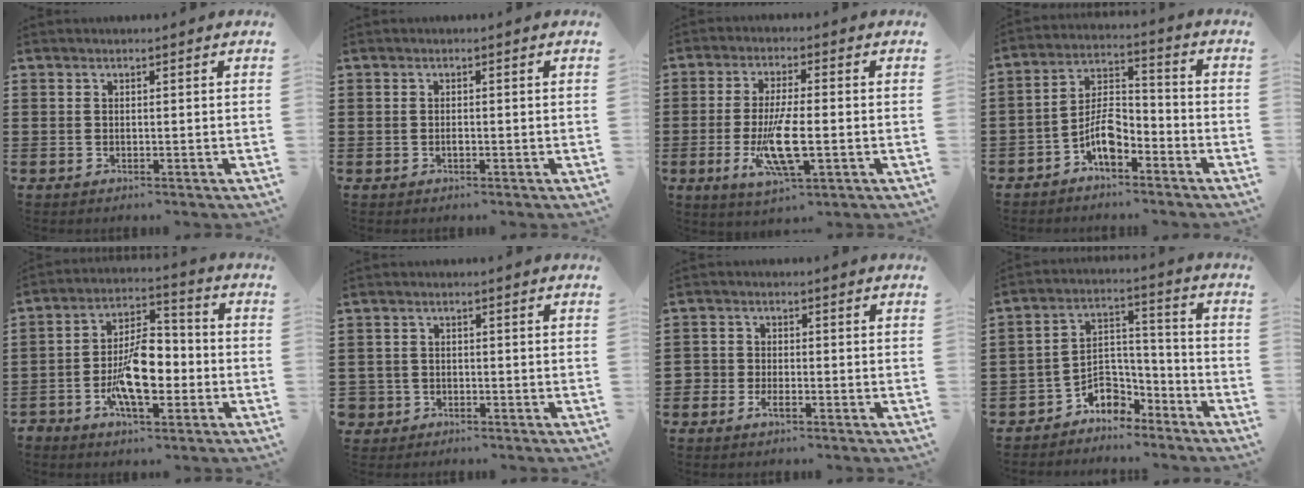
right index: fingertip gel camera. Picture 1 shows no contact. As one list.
[{"total": 0.8, "force": [-0.2, 0.4, 0.6], "torque": [-0.013, -0.002, -0.003]}, {"total": 9.3, "force": [-2.3, 2.7, 8.6], "torque": [-0.177, -0.017, -0.040]}, {"total": 6.9, "force": [-4.0, 3.1, 4.6], "torque": [-0.099, 0.011, -0.080]}, {"total": 10.6, "force": [-3.4, 5.1, 8.7], "torque": [-0.188, 0.000, -0.065]}, {"total": 2.1, "force": [-1.4, 1.5, 0.1], "torque": [-0.014, -0.001, -0.036]}, {"total": 2.2, "force": [-1.5, 1.4, 0.8], "torque": [-0.028, 0.001, -0.033]}, {"total": 5.3, "force": [-4.1, 3.2, 1.0], "torque": [-0.031, 0.007, -0.086]}]